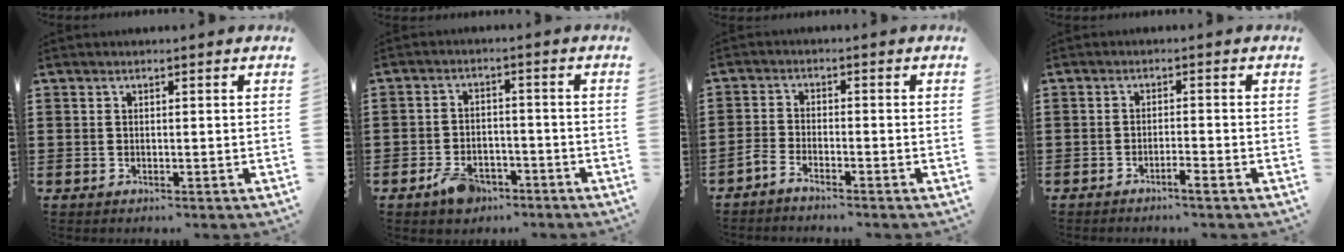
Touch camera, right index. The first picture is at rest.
{"total": 4.1, "force": [-3.0, 2.2, 1.7], "torque": [-0.035, 0.008, -0.058]}
{"total": 2.3, "force": [-2.3, 0.2, 0.3], "torque": [-0.017, 0.002, -0.048]}
{"total": 1.7, "force": [-1.5, -0.1, 0.9], "torque": [-0.017, 0.000, -0.028]}